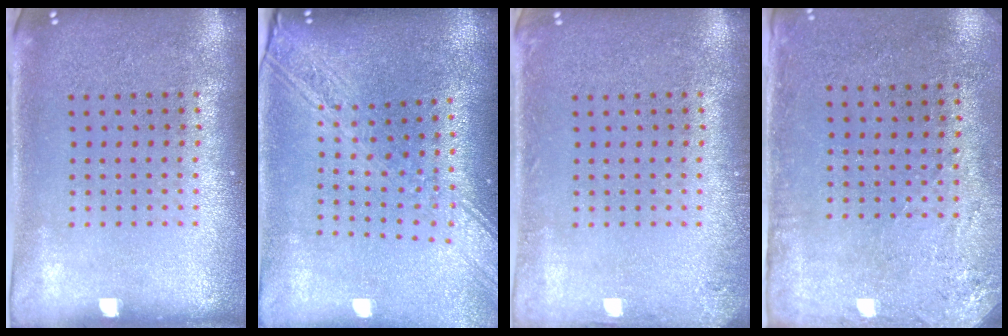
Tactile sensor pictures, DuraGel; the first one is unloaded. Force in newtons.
{"total": 2.4, "press": 2.0, "slide": 1.4}
{"total": 1.1, "press": 1.1, "slide": 0.1}
{"total": 2.8, "press": 2.3, "slide": 1.6}